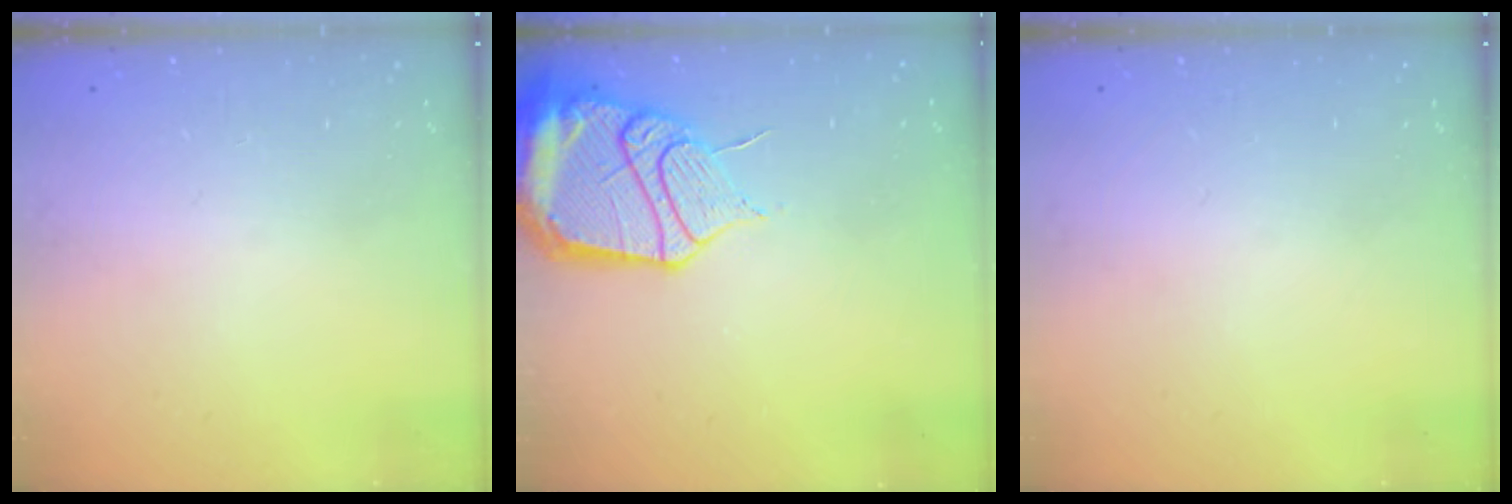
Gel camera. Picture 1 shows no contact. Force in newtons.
{"total": 17.6, "press": 17.4, "slide": 2.9}
{"total": 0.0}